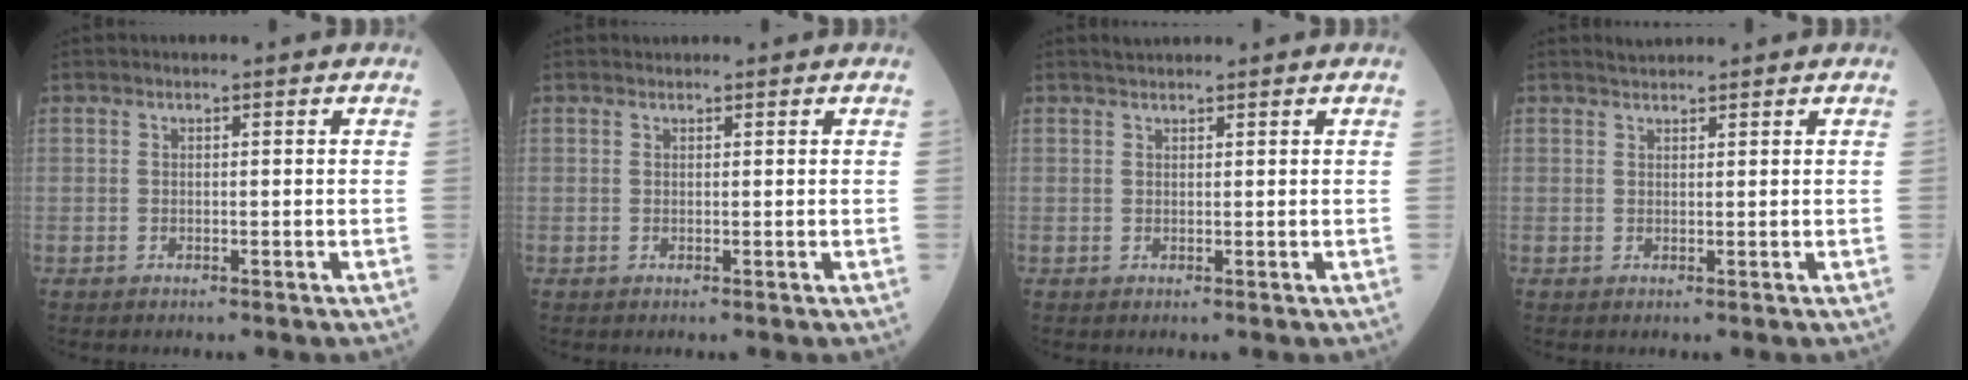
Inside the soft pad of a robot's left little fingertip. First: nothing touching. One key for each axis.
{"total": 0.5, "fx": 0.5, "fy": 0.2, "fz": 0.0, "tx": -0.008, "ty": 0.006, "tz": 0.009}
{"total": 1.5, "fx": 1.4, "fy": 0.3, "fz": 0.4, "tx": -0.011, "ty": 0.016, "tz": 0.028}
{"total": 1.4, "fx": 1.4, "fy": 0.1, "fz": 0.1, "tx": -0.009, "ty": 0.011, "tz": 0.029}